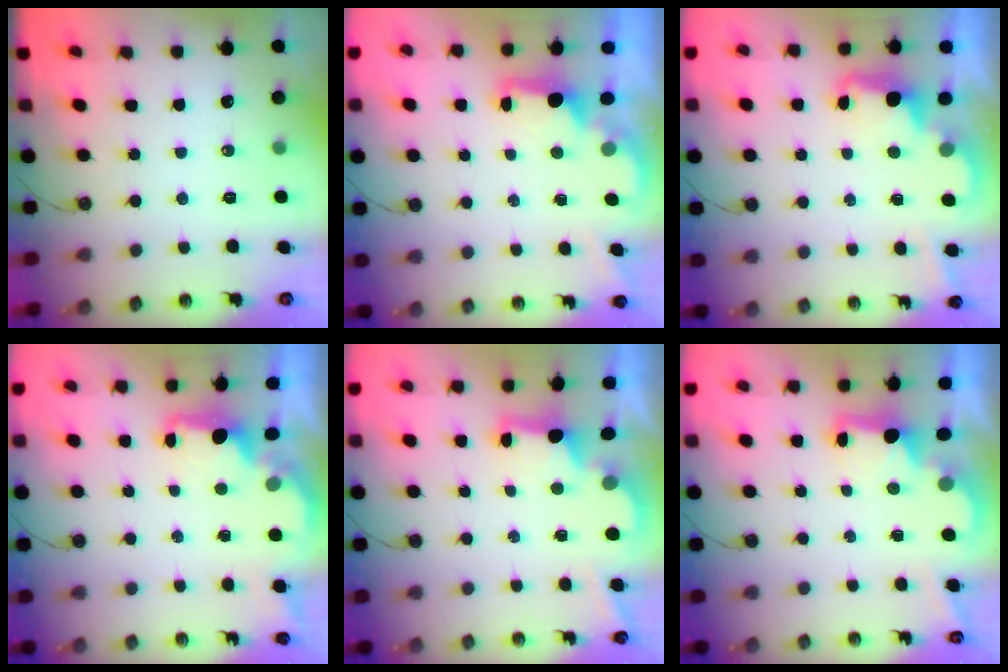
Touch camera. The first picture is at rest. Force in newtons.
{"total": 1.7, "press": 1.5, "slide": 0.7}
{"total": 2.4, "press": 2.3, "slide": 0.5}
{"total": 1.6, "press": 1.5, "slide": 0.5}
{"total": 2.5, "press": 2.4, "slide": 0.7}
{"total": 2.2, "press": 2.1, "slide": 0.8}